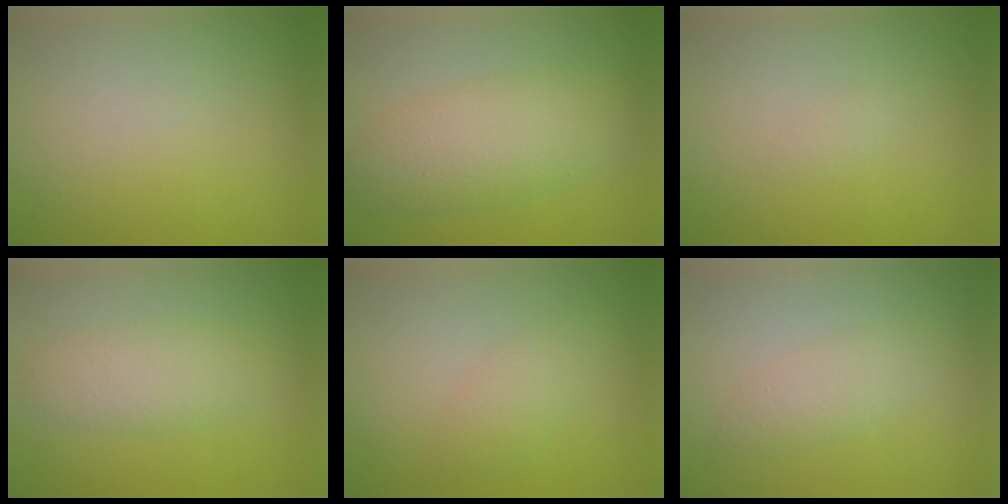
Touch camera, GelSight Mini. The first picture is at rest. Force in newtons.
{"total": 5.4, "press": 5.3, "slide": 0.3}
{"total": 0.6, "press": 0.6, "slide": 0.0}
{"total": 3.3, "press": 3.3, "slide": 0.0}
{"total": 1.9, "press": 1.9, "slide": 0.2}
{"total": 2.1, "press": 2.1, "slide": 0.1}